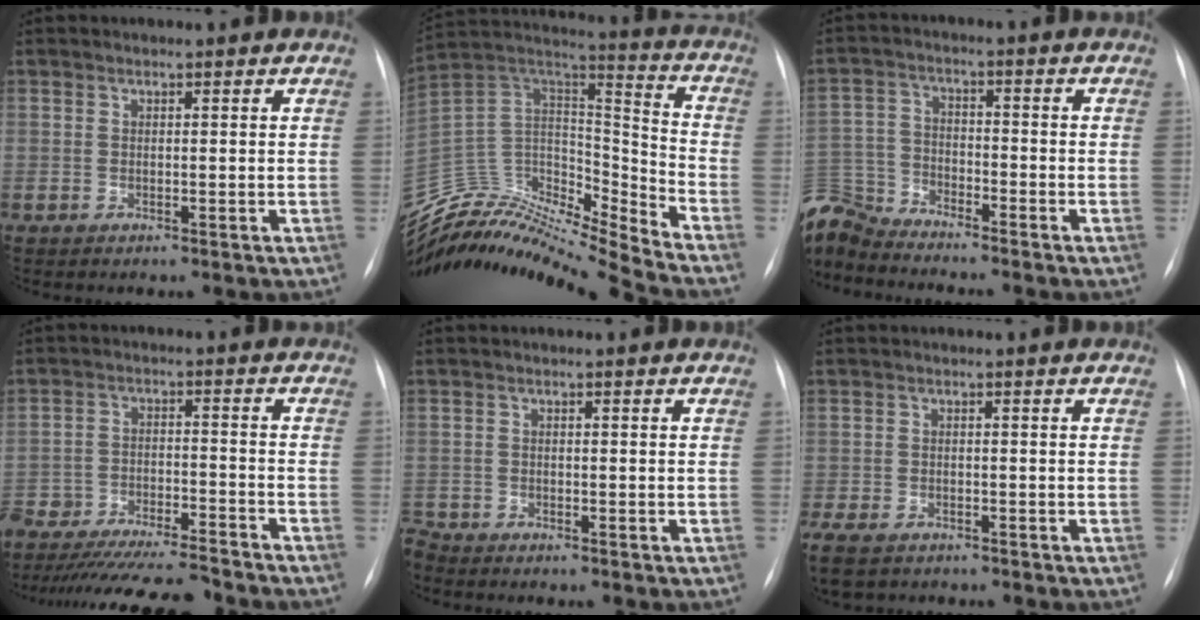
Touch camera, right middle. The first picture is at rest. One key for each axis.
{"total": 22.0, "fx": -21.2, "fy": 1.2, "fz": 5.7, "tx": -0.104, "ty": 0.056, "tz": -0.358}
{"total": 9.8, "fx": -9.6, "fy": 1.8, "fz": 1.0, "tx": -0.037, "ty": 0.010, "tz": -0.192}
{"total": 22.7, "fx": -20.3, "fy": 2.5, "fz": 9.7, "tx": -0.175, "ty": -0.039, "tz": -0.307}
{"total": 2.5, "fx": -2.4, "fy": 0.5, "fz": 0.1, "tx": 0.000, "ty": -0.009, "tz": -0.043}
{"total": 8.3, "fx": -6.1, "fy": 4.1, "fz": 3.8, "tx": -0.089, "ty": -0.016, "tz": -0.094}